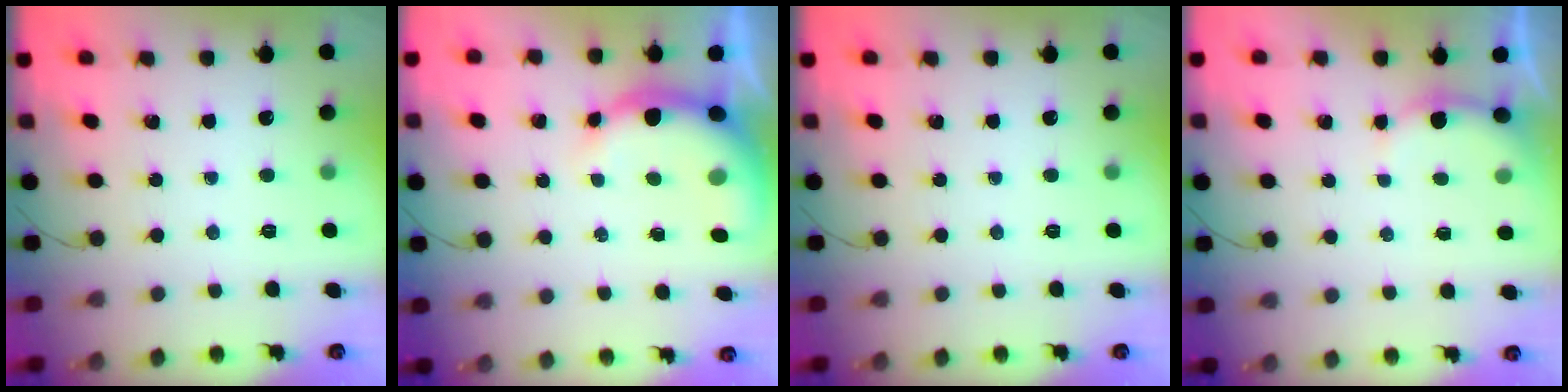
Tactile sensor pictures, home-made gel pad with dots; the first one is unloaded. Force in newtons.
{"total": 8.2, "press": 8.2, "slide": 1.0}
{"total": 0.0}
{"total": 2.7, "press": 2.5, "slide": 0.8}